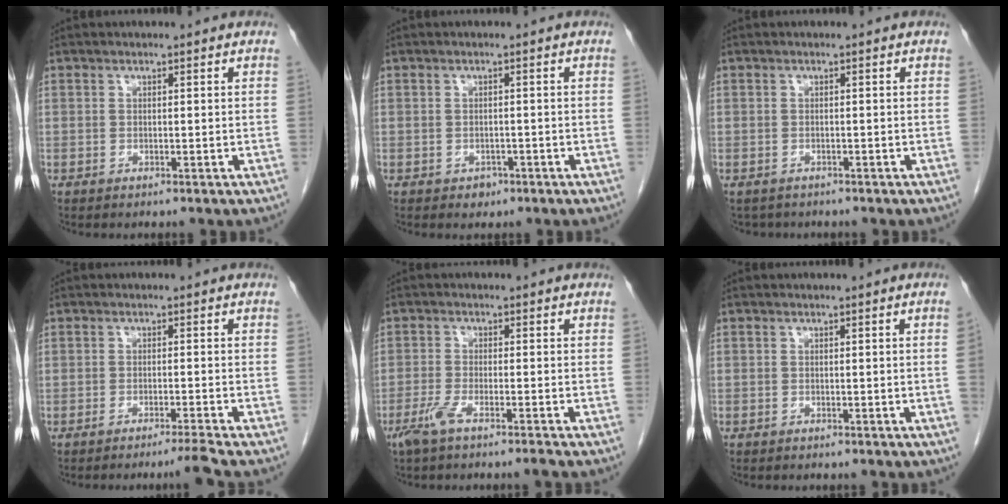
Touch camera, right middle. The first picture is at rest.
{"total": 1.4, "force": [-0.8, 1.1, 0.5], "torque": [-0.007, 0.003, -0.008]}
{"total": 2.7, "force": [-2.2, 1.4, 0.3], "torque": [-0.009, 0.000, -0.031]}
{"total": 3.2, "force": [-2.5, -1.5, 1.3], "torque": [-0.023, -0.007, -0.044]}
{"total": 4.0, "force": [-2.9, -0.1, 2.8], "torque": [-0.056, -0.008, -0.061]}
{"total": 0.8, "force": [-0.2, -0.3, 0.7], "torque": [-0.005, 0.001, -0.003]}